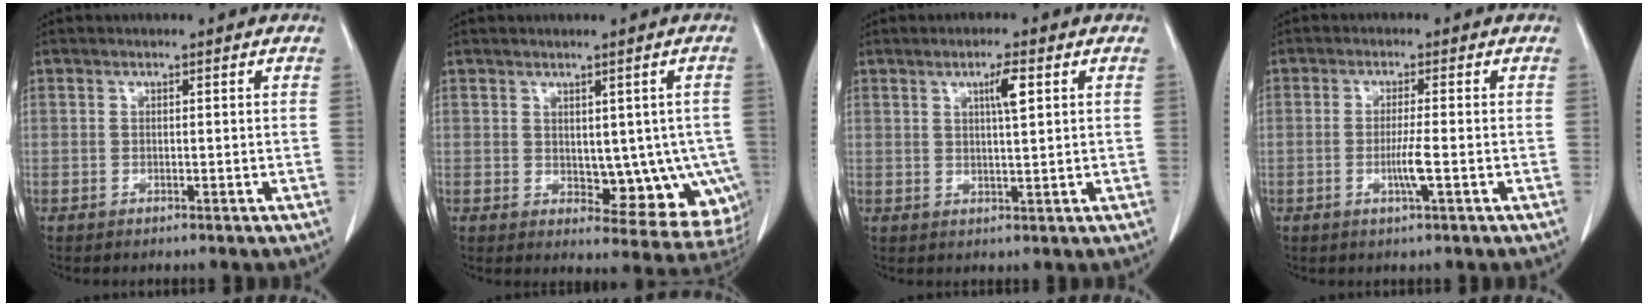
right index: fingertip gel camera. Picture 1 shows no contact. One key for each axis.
{"total": 9.7, "fx": -1.3, "fy": 5.5, "fz": 7.8, "tx": -0.065, "ty": 0.002, "tz": -0.004}
{"total": 3.4, "fx": 1.4, "fy": 0.3, "fz": 3.1, "tx": -0.055, "ty": -0.001, "tz": 0.022}
{"total": 3.2, "fx": -1.0, "fy": -0.4, "fz": 3.1, "tx": -0.058, "ty": -0.005, "tz": -0.018}